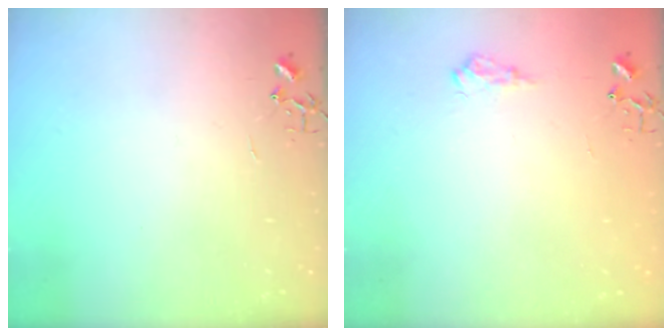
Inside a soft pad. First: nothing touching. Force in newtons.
{"total": 7.4, "press": 7.4, "slide": 0.9}